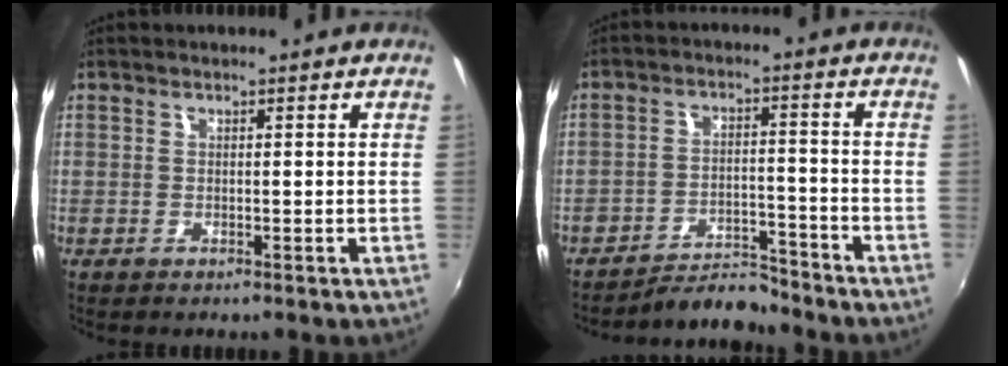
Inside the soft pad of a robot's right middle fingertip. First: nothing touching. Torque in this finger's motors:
{"motor_torque": [-0.53, -0.52, 0.01, -0.01]}